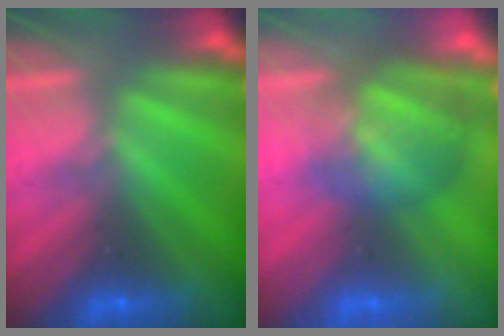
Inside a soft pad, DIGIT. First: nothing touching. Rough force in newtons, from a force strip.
{"total": 2.9}